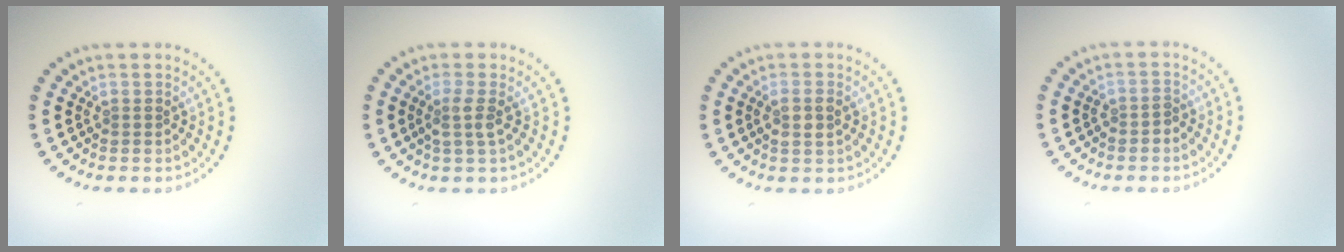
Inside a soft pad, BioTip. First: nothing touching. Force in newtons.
{"total": 1.9, "press": 1.5, "slide": 1.1}
{"total": 1.9, "press": 1.8, "slide": 0.6}
{"total": 1.1, "press": 1.0, "slide": 0.5}